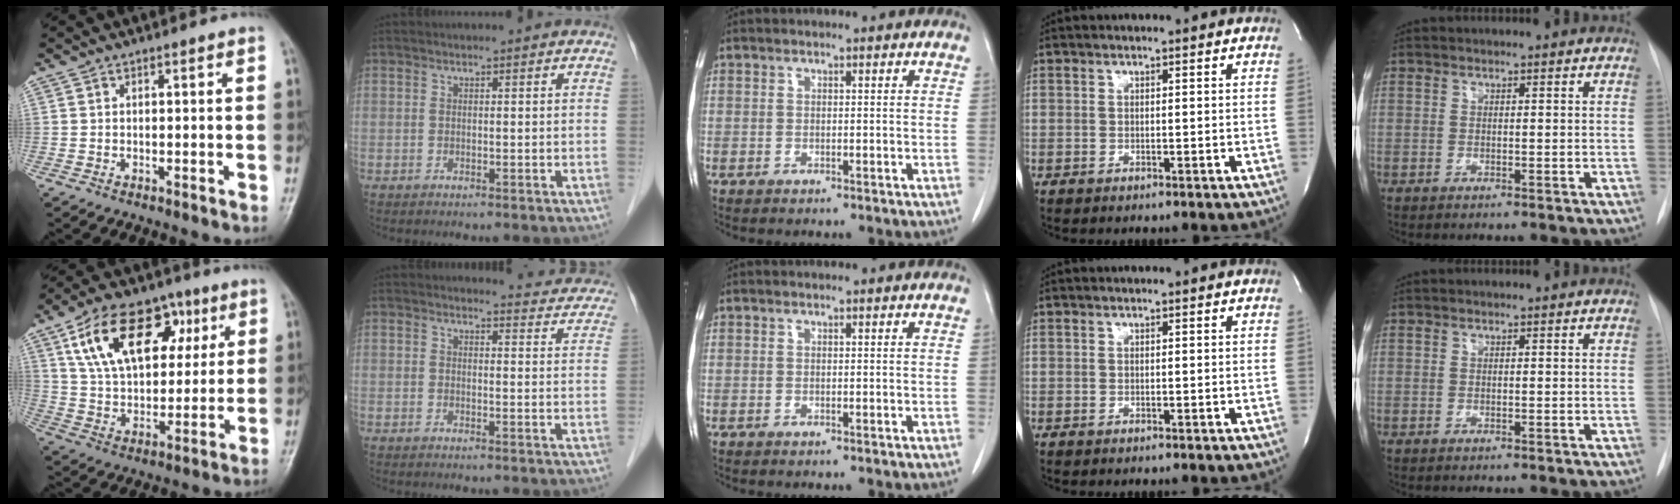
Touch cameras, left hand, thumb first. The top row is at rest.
{"thumb": {"total": 19.6, "force": [8.1, 11.9, 13.3], "torque": [-0.184, -0.008, 0.139]}, "index": {"total": 8.4, "force": [8.1, 1.8, 0.4], "torque": [0.018, -0.026, 0.068]}}